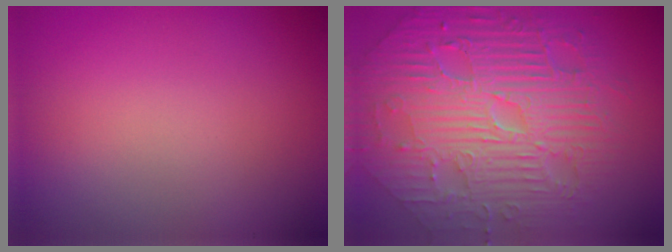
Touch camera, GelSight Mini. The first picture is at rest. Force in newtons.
{"total": 11.5, "press": 7.5, "slide": 8.7}